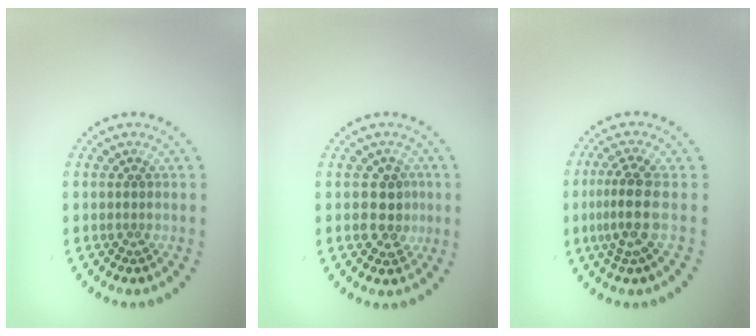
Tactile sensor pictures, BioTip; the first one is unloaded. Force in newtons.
{"total": 3.0, "press": 2.9, "slide": 0.9}
{"total": 3.2, "press": 2.4, "slide": 2.1}